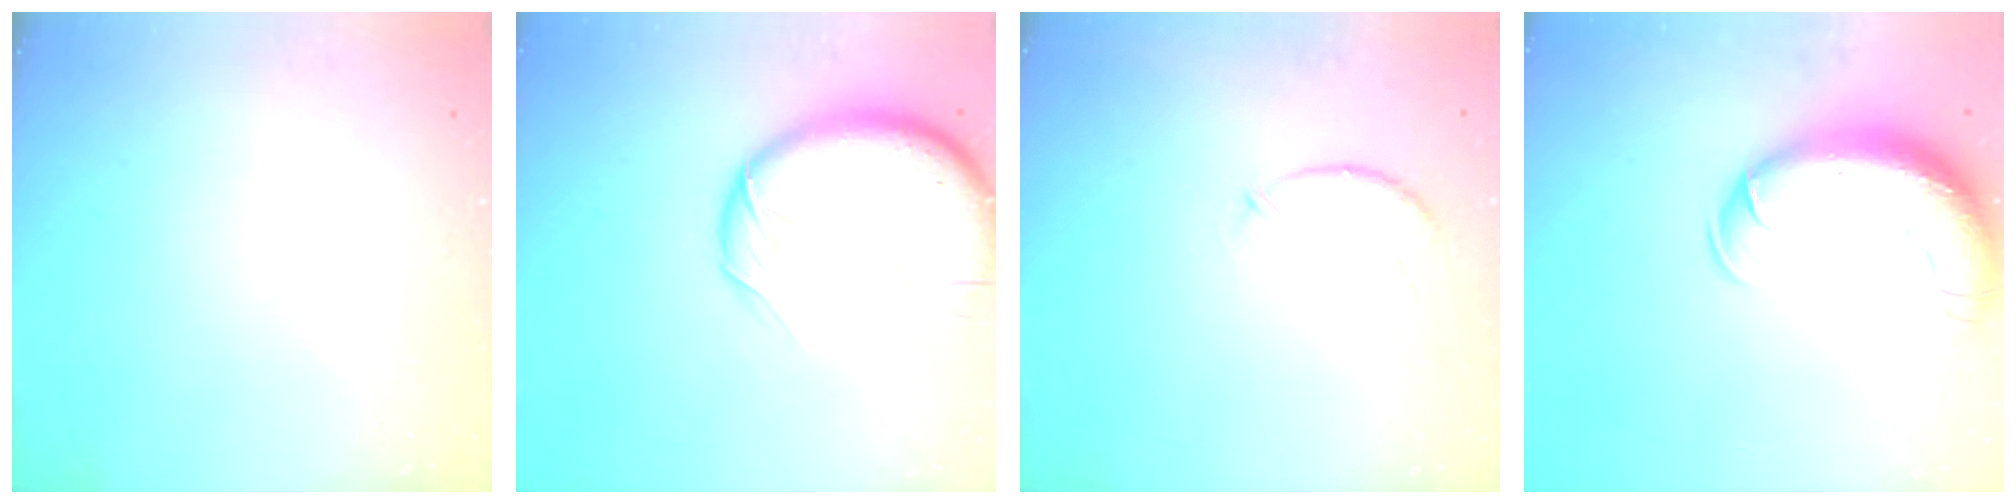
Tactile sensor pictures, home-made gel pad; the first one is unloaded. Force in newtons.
{"total": 14.6, "press": 14.3, "slide": 3.1}
{"total": 6.5, "press": 6.5, "slide": 1.0}
{"total": 15.1, "press": 14.7, "slide": 3.6}